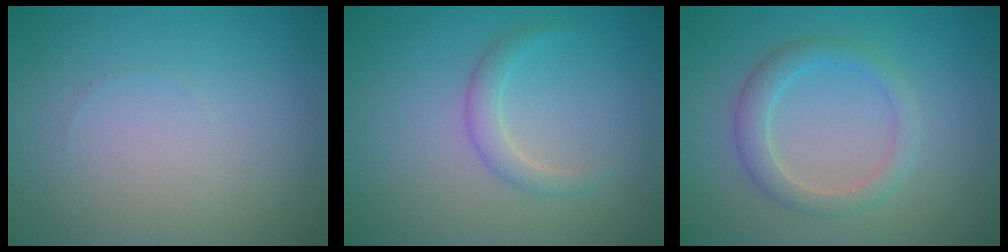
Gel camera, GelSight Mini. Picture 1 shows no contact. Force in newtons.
{"total": 1.7, "press": 1.7, "slide": 0.0}
{"total": 2.6, "press": 2.6, "slide": 0.1}